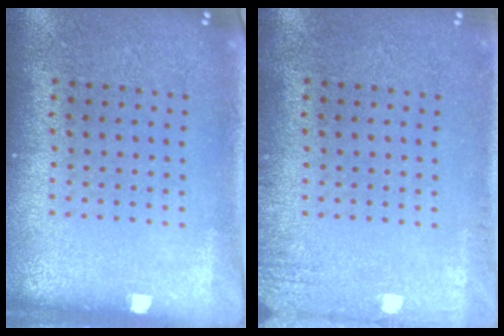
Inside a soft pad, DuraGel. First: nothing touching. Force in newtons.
{"total": 1.5, "press": 1.5, "slide": 0.2}